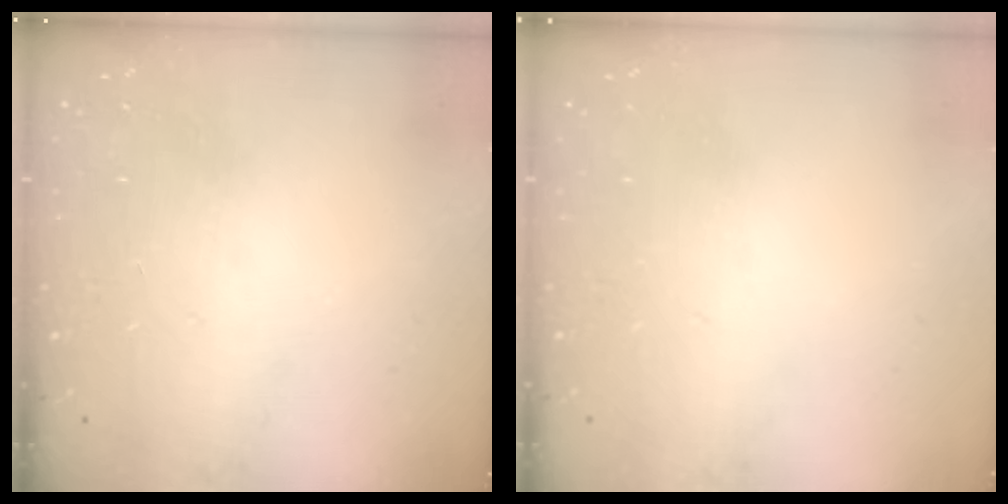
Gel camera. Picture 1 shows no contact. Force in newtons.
{"total": 0.0}